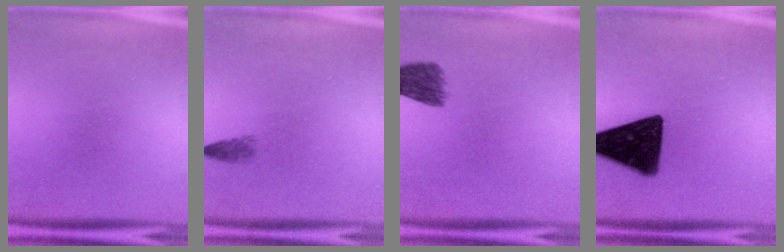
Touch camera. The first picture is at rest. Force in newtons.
{"total": 1.3}
{"total": 4.6}
{"total": 17.4}